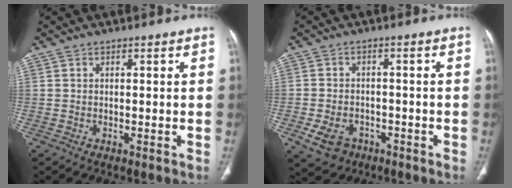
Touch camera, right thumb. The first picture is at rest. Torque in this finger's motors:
{"motor_torque": [-0.26, 0.58, 0.41, 0.32, 0.16]}